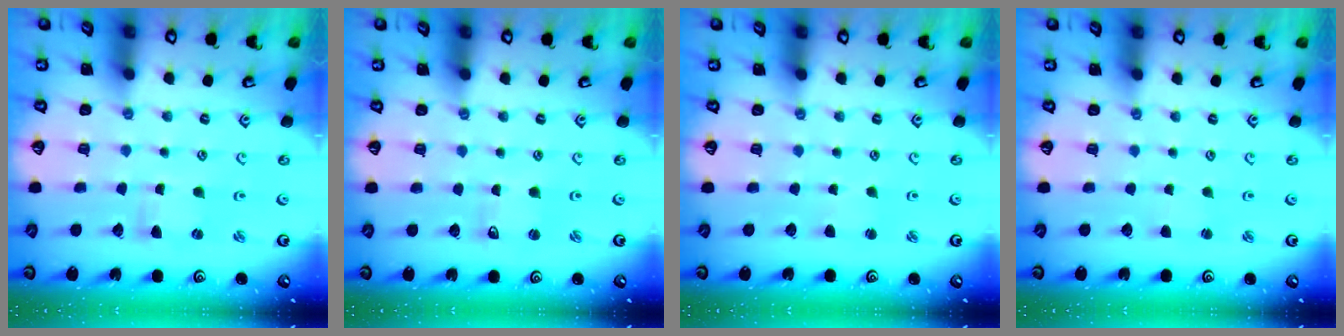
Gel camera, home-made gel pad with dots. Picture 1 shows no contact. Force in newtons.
{"total": 0.7, "press": 0.7, "slide": 0.1}
{"total": 1.2, "press": 1.1, "slide": 0.1}
{"total": 0.7, "press": 0.7, "slide": 0.1}